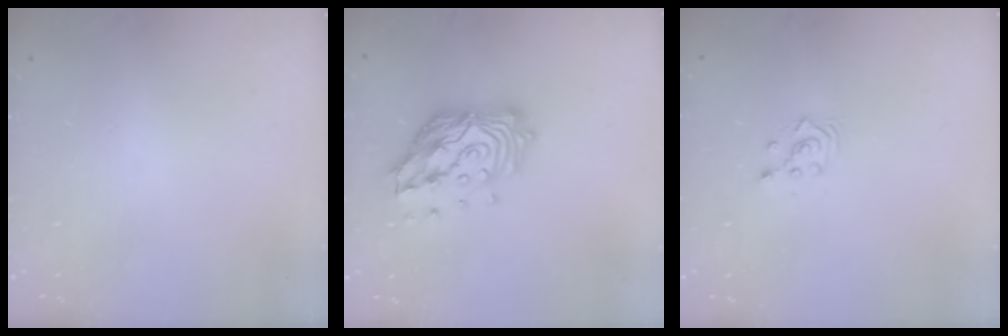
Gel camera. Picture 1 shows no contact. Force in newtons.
{"total": 17.9, "press": 17.8, "slide": 1.7}
{"total": 2.3, "press": 2.3, "slide": 0.2}